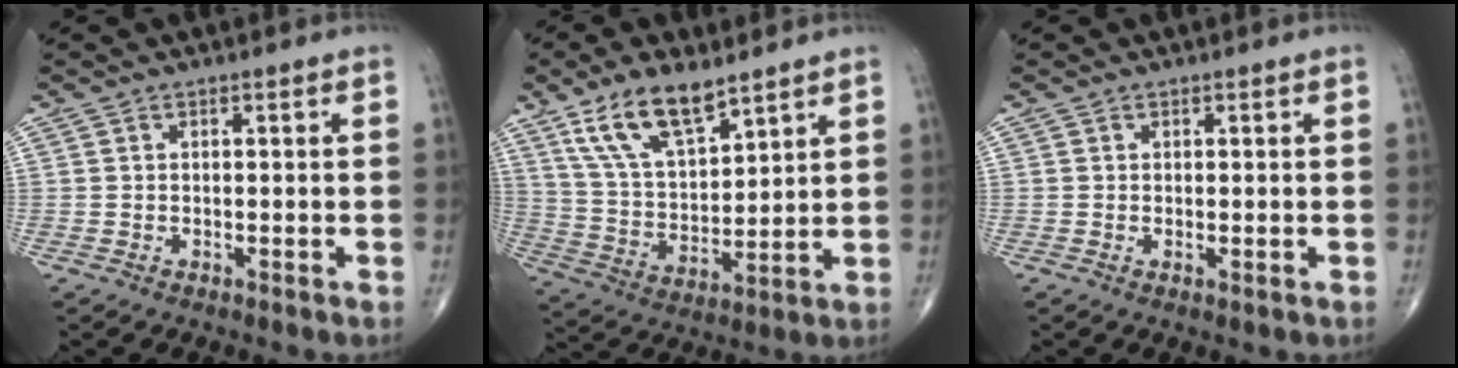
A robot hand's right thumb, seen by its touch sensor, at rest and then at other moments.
{"total": 13.8, "force": [9.0, 5.6, 8.8], "torque": [-0.146, -0.038, 0.180]}
{"total": 0.6, "force": [0.0, 0.2, 0.6], "torque": [-0.015, -0.004, 0.001]}